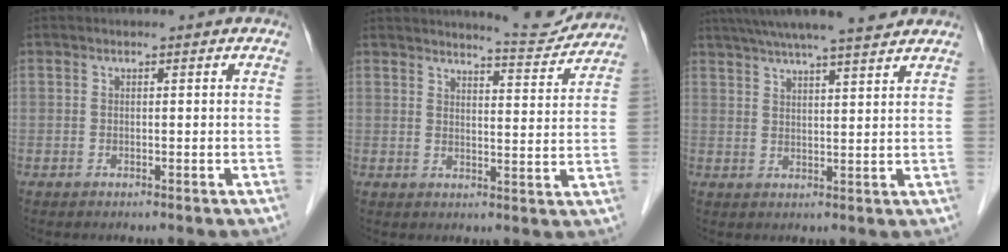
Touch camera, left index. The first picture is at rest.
{"total": 7.1, "force": [7.1, 0.1, 0.6], "torque": [-0.015, -0.018, 0.089]}
{"total": 14.4, "force": [12.4, 0.8, 7.2], "torque": [-0.124, 0.028, 0.179]}